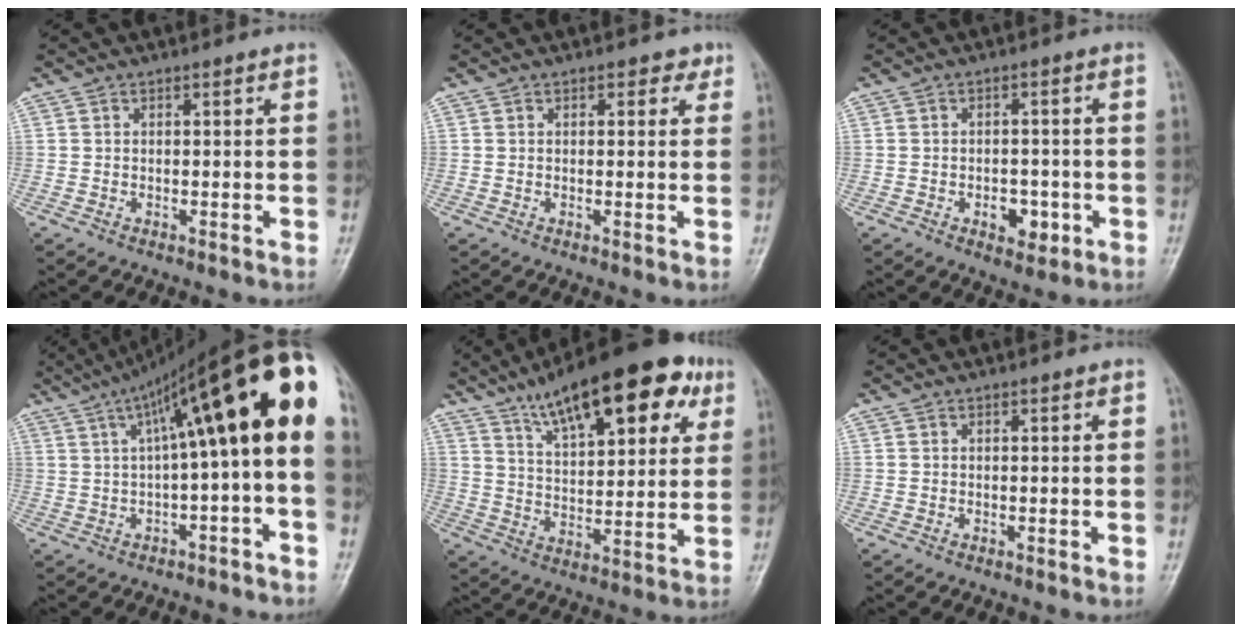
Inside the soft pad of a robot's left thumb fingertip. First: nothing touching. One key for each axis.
{"total": 2.0, "fx": 1.0, "fy": 1.3, "fz": 1.1, "tx": 0.002, "ty": -0.001, "tz": 0.008}
{"total": 5.0, "fx": -2.0, "fy": 3.2, "fz": 3.3, "tx": -0.024, "ty": 0.010, "tz": -0.024}
{"total": 20.1, "fx": 3.2, "fy": 4.8, "fz": 19.2, "tx": -0.281, "ty": 0.062, "tz": 0.047}
{"total": 20.8, "fx": 11.4, "fy": 8.0, "fz": 15.5, "tx": -0.197, "ty": -0.020, "tz": 0.177}
{"total": 0.0}